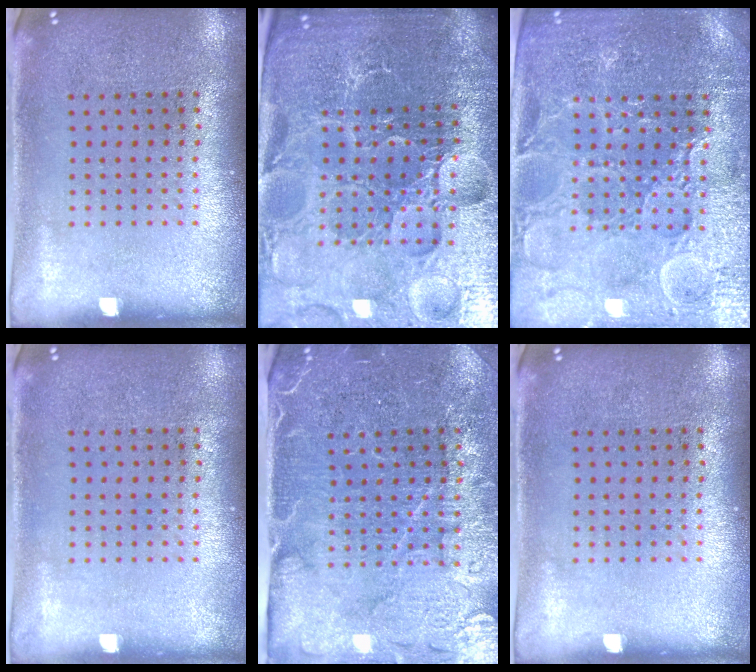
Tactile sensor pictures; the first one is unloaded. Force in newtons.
{"total": 5.6, "press": 5.2, "slide": 2.1}
{"total": 4.3, "press": 4.1, "slide": 1.3}
{"total": 0.0}
{"total": 4.6, "press": 4.2, "slide": 1.9}
{"total": 0.0}